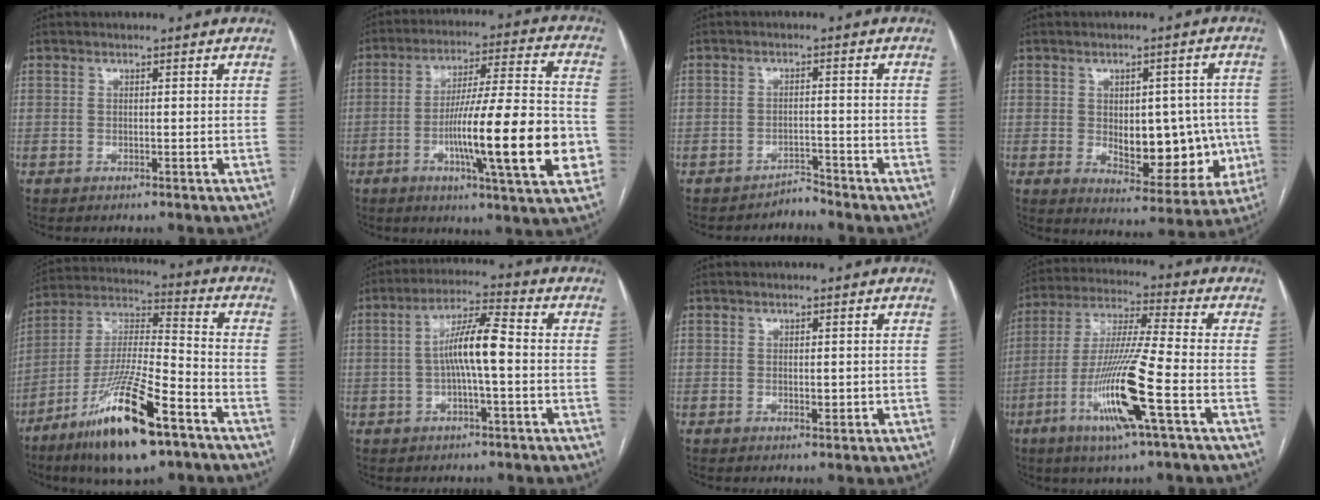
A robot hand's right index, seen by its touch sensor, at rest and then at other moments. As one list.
[{"total": 19.6, "force": [-4.9, 1.2, 19.0], "torque": [-0.278, -0.001, -0.073]}, {"total": 2.2, "force": [-2.1, 0.1, -0.7], "torque": [0.024, -0.004, -0.034]}, {"total": 12.7, "force": [-1.2, 6.6, 10.7], "torque": [-0.130, 0.012, 0.005]}, {"total": 18.9, "force": [-10.8, 3.0, 15.2], "torque": [-0.313, -0.029, -0.190]}, {"total": 8.0, "force": [-0.5, 0.9, 8.0], "torque": [-0.149, 0.019, -0.014]}, {"total": 1.4, "force": [-0.1, 0.6, 1.2], "torque": [-0.016, -0.002, 0.001]}, {"total": 14.9, "force": [-5.7, -0.3, 13.8], "torque": [-0.281, -0.017, -0.111]}]